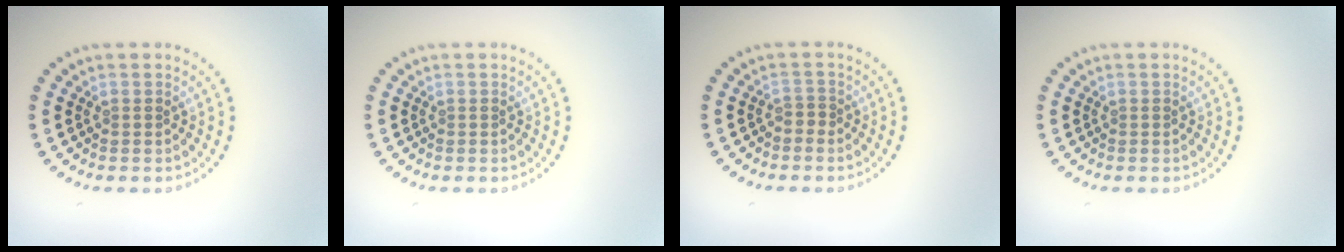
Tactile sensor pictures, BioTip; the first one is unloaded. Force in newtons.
{"total": 0.0}
{"total": 0.7, "press": 0.3, "slide": 0.6}
{"total": 0.0}